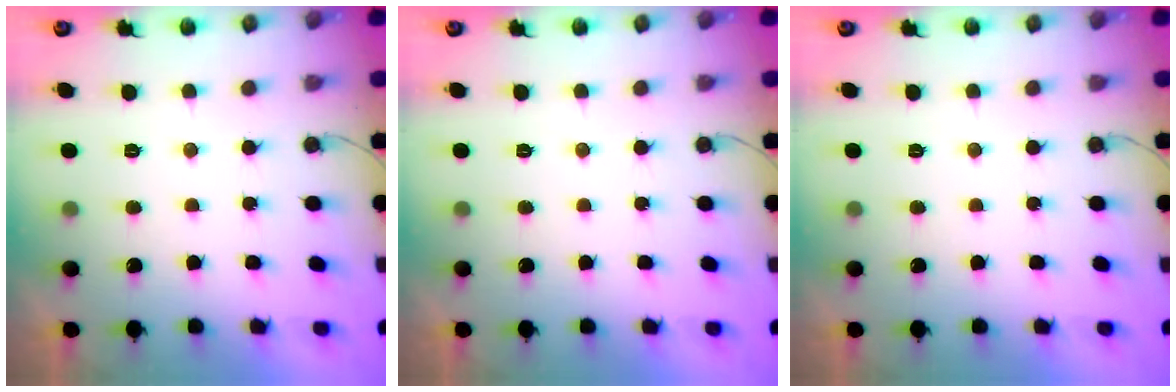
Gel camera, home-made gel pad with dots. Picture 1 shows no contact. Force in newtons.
{"total": 0.0}
{"total": 0.0}